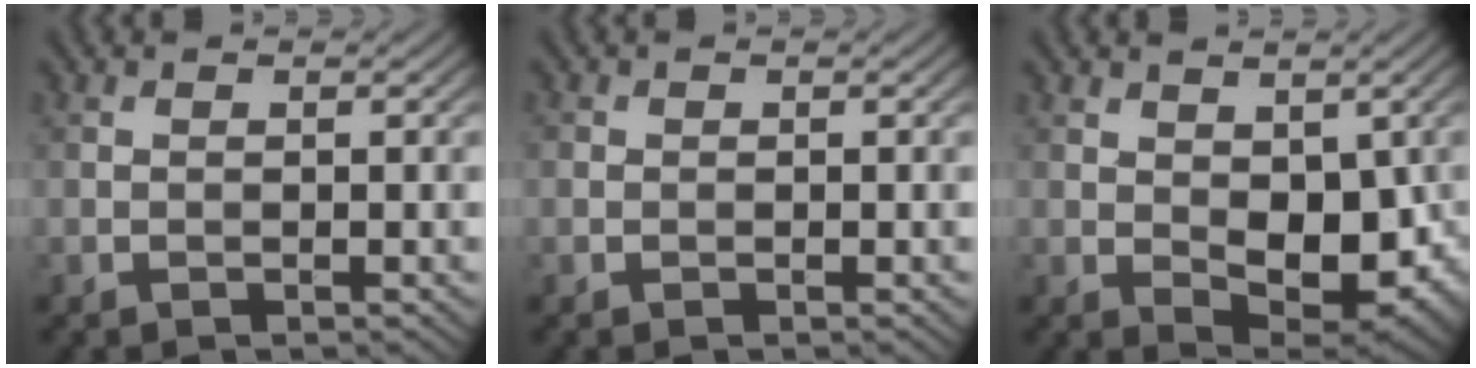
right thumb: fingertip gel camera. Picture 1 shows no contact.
{"total": 0.6, "force": [0.0, 0.5, 0.1], "torque": [0.001, -0.002, -0.002]}
{"total": 7.5, "force": [0.4, 4.3, 6.1], "torque": [-0.102, -0.012, 0.012]}